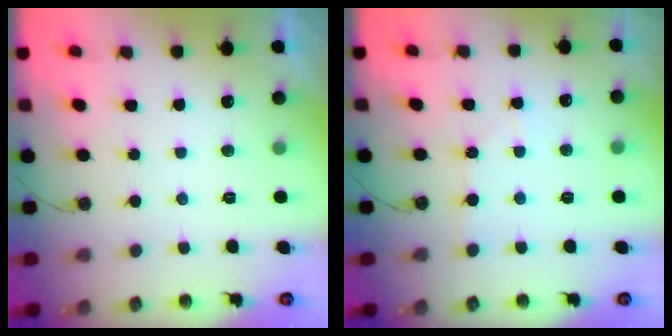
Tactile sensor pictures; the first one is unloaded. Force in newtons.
{"total": 2.8, "press": 2.7, "slide": 0.4}